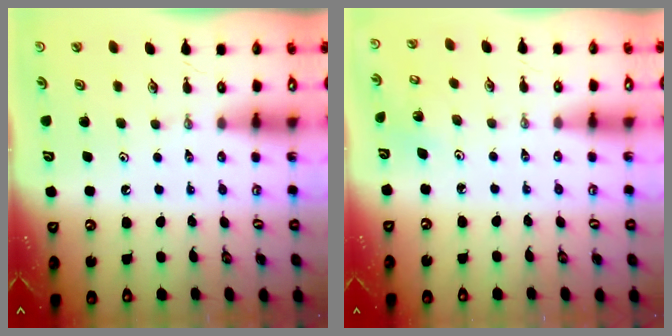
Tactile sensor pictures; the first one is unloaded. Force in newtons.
{"total": 2.2, "press": 2.2, "slide": 0.2}